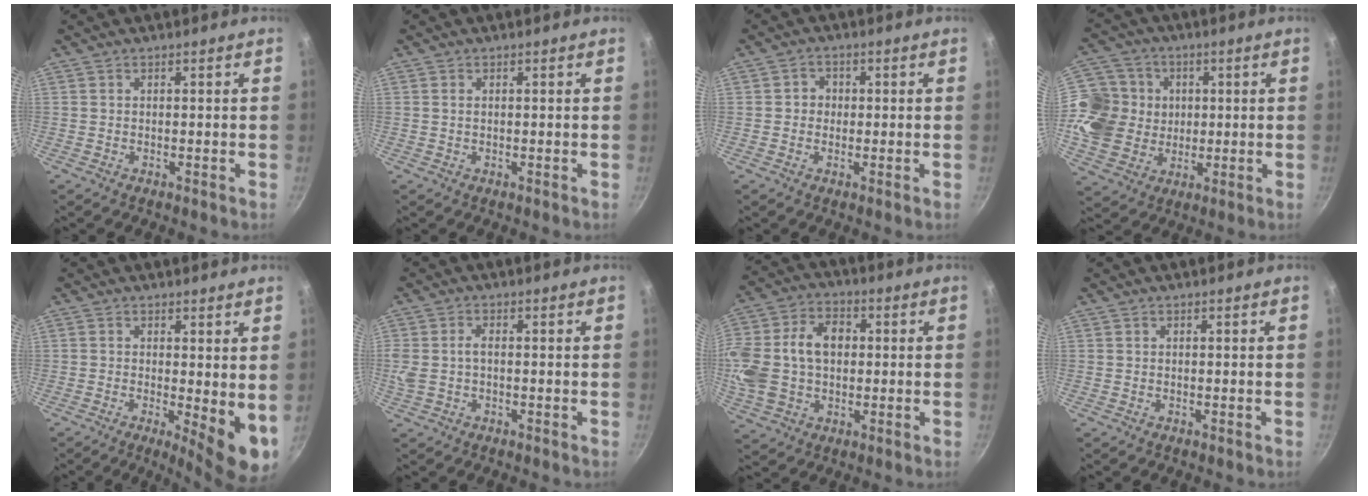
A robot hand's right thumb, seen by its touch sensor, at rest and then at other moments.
{"total": 0.6, "force": [0.2, 0.4, 0.5], "torque": [-0.010, 0.001, 0.003]}
{"total": 2.7, "force": [0.0, 2.5, 0.9], "torque": [0.003, 0.006, -0.004]}
{"total": 14.8, "force": [1.8, 13.5, 5.9], "torque": [-0.096, 0.006, 0.032]}
{"total": 8.4, "force": [-0.4, 2.5, 8.0], "torque": [-0.099, -0.016, 0.000]}
{"total": 4.4, "force": [-0.1, 2.6, 3.6], "torque": [-0.075, 0.005, -0.004]}
{"total": 19.7, "force": [1.4, 14.4, 13.4], "torque": [-0.280, 0.037, 0.023]}
{"total": 0.0}